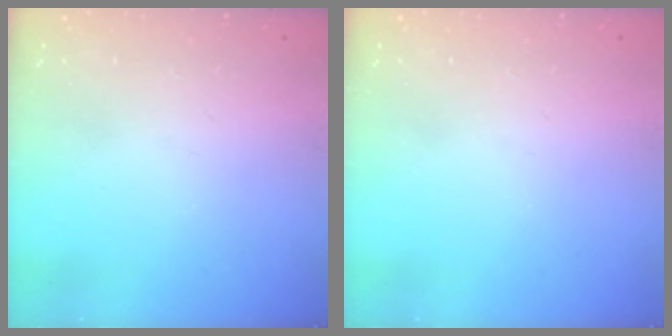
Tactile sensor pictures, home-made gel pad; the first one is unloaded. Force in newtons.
{"total": 0.0}